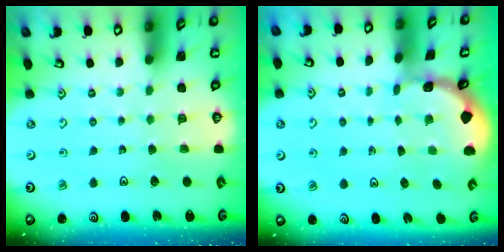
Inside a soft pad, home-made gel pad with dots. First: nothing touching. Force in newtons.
{"total": 0.0}